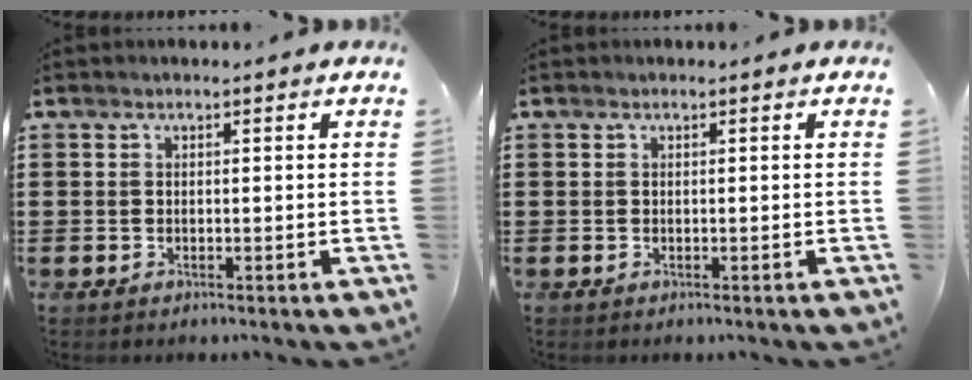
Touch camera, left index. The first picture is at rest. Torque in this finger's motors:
{"motor_torque": [-0.01, 0.00, 0.00, 0.00]}